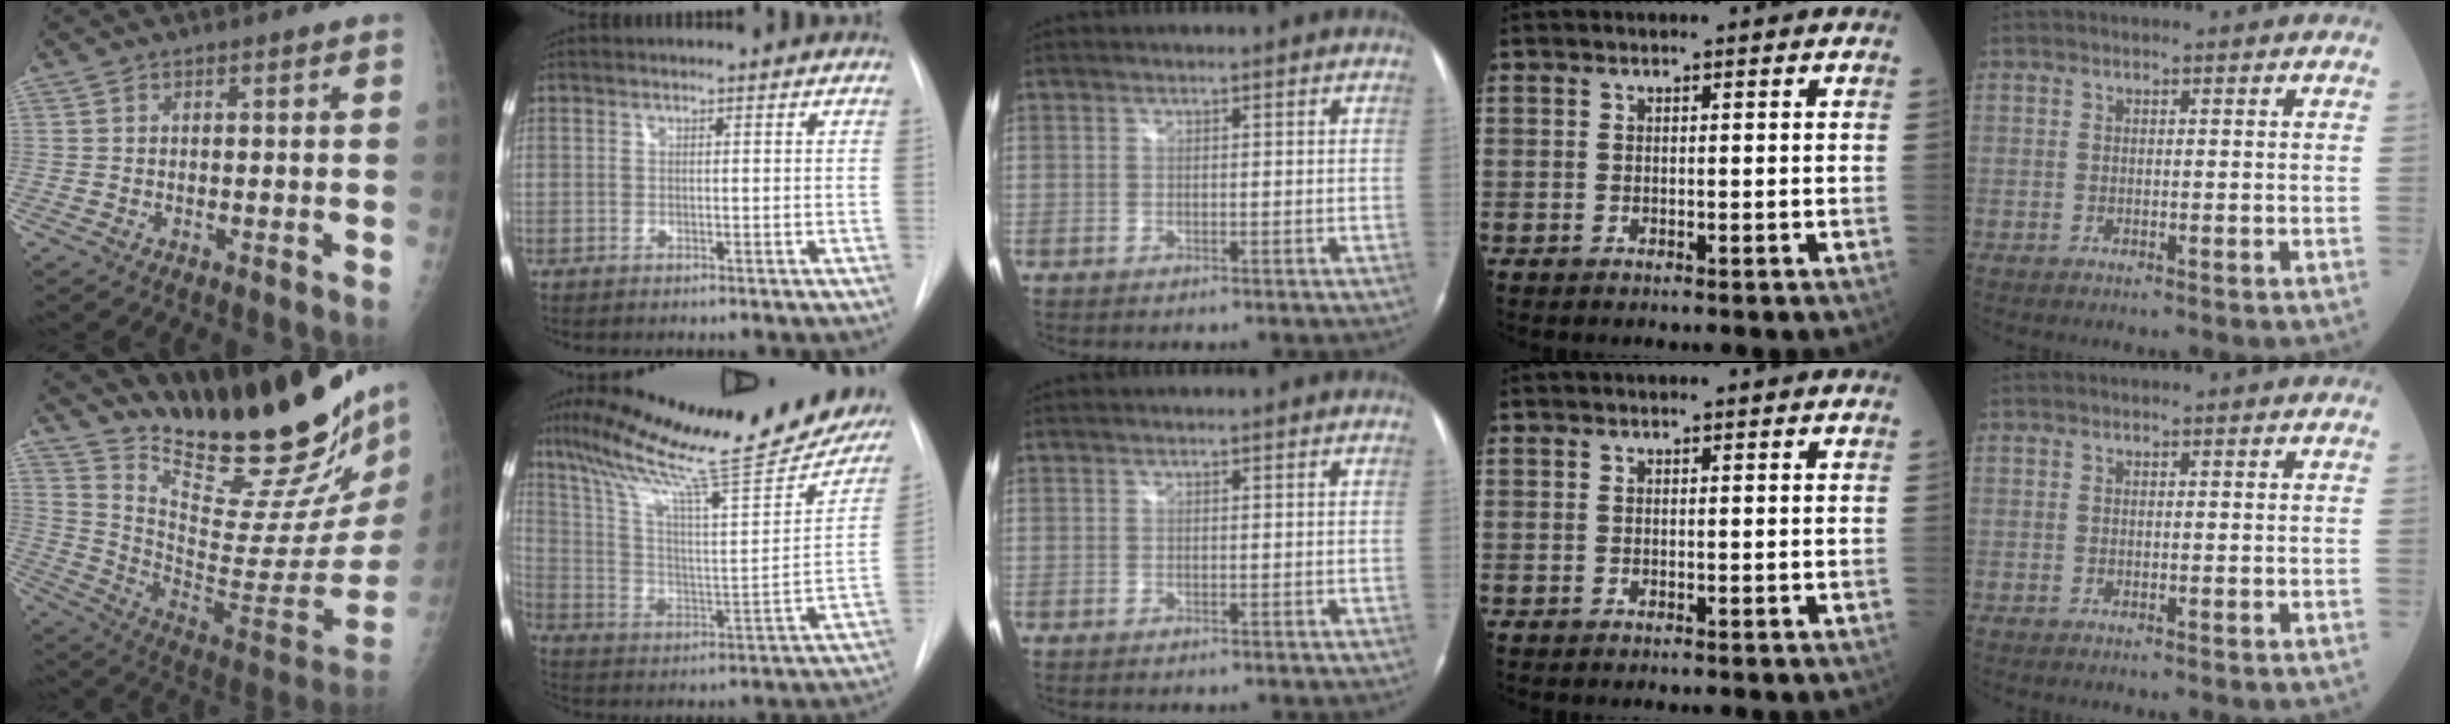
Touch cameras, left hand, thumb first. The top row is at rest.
{"thumb": {"total": 32.6, "force": [27.2, 6.1, 16.9], "torque": [-0.242, -0.182, 0.396]}, "index": {"total": 28.1, "force": [22.9, 3.7, 15.9], "torque": [-0.255, -0.037, 0.321]}}